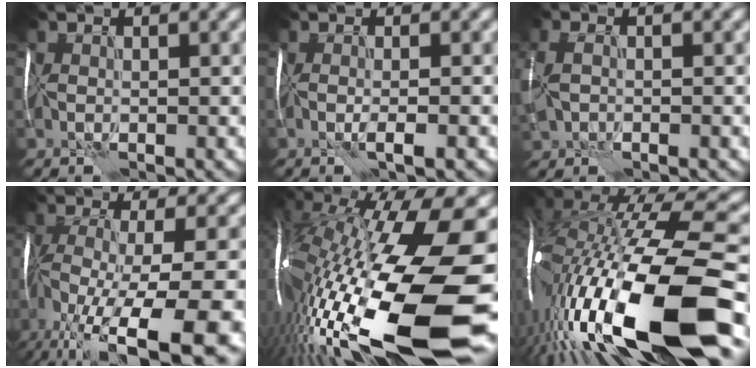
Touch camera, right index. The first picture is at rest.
{"total": 1.5, "force": [-0.8, 0.1, 1.3], "torque": [-0.022, -0.001, -0.009]}
{"total": 4.5, "force": [-0.5, 2.7, 3.5], "torque": [-0.095, -0.003, 0.001]}
{"total": 14.5, "force": [-8.2, 4.5, 11.1], "torque": [-0.244, -0.022, -0.104]}
{"total": 19.2, "force": [-4.6, 6.1, 17.6], "torque": [-0.348, -0.029, -0.068]}
{"total": 17.4, "force": [-5.5, 5.5, 15.5], "torque": [-0.301, -0.016, -0.085]}